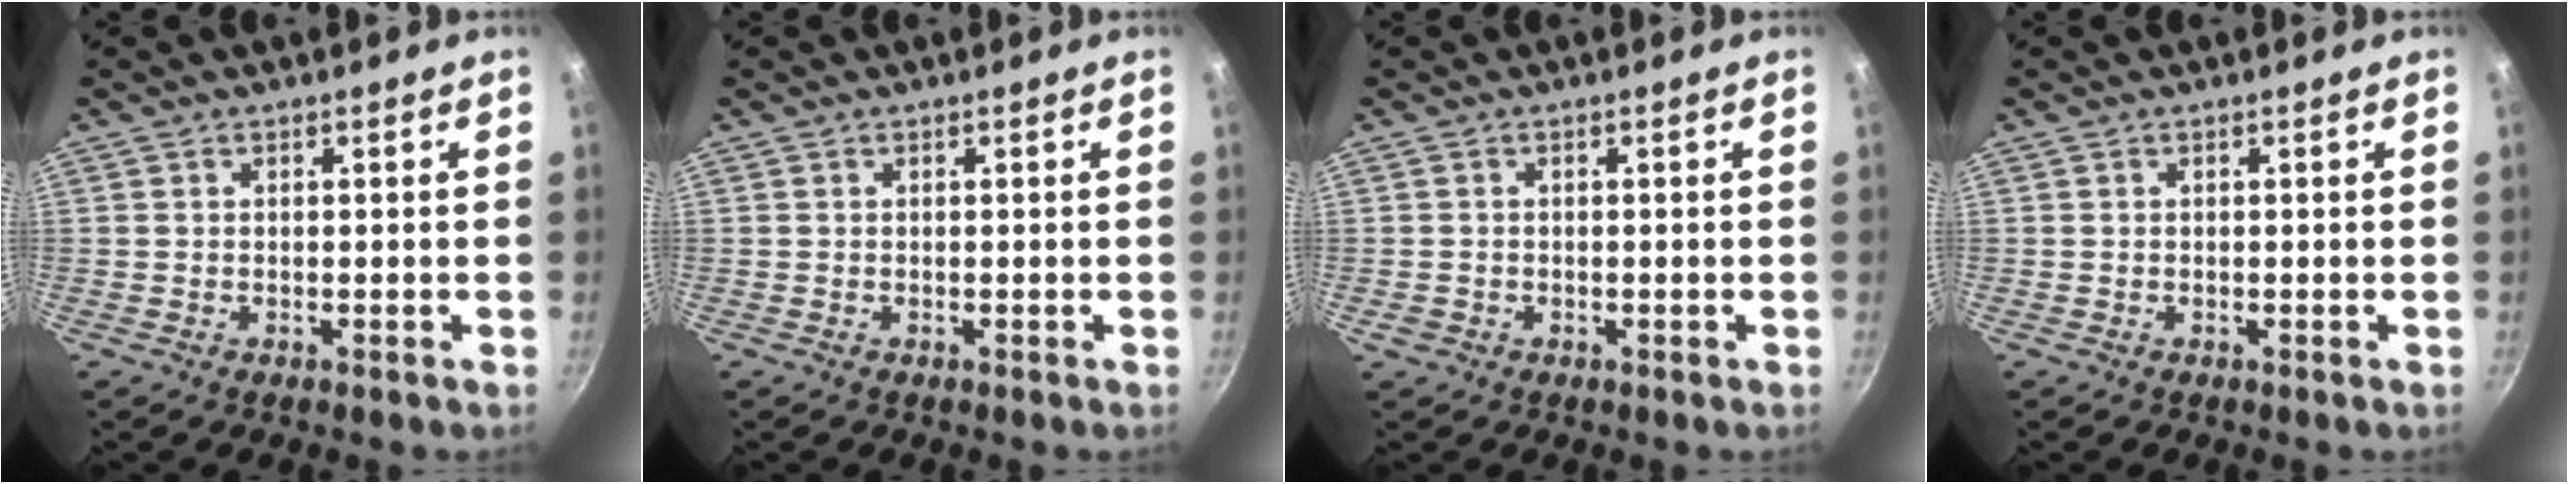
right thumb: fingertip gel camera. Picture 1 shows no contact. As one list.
[{"total": 0.0}, {"total": 1.3, "force": [-0.5, 1.1, 0.5], "torque": [-0.009, 0.001, -0.006]}, {"total": 0.0}]